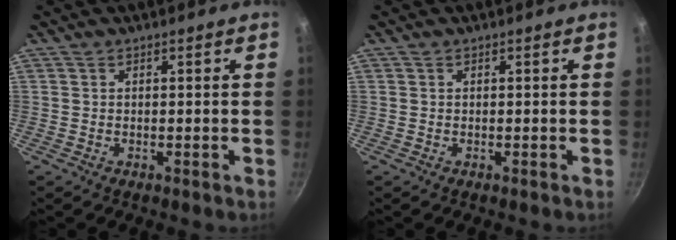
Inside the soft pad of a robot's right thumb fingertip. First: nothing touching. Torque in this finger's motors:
{"motor_torque": [-0.16, 0.15, 0.00, -0.01, 0.00]}